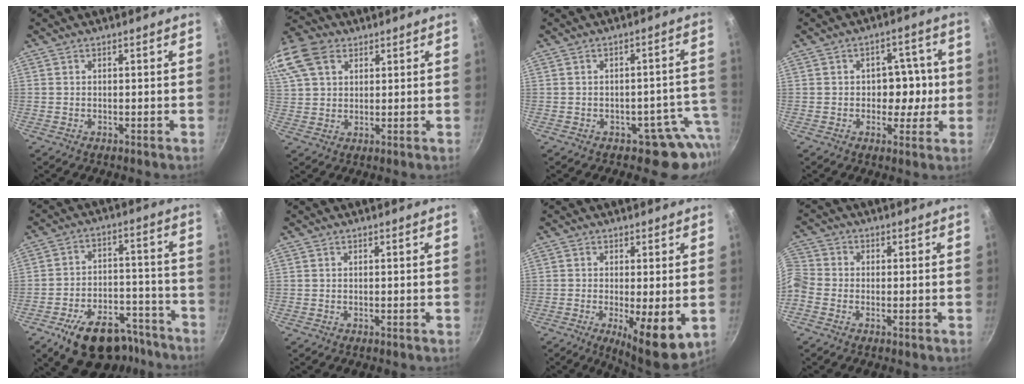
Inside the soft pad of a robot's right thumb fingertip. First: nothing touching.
{"total": 20.4, "force": [9.2, 14.7, 10.7], "torque": [-0.269, 0.049, 0.172]}
{"total": 9.0, "force": [-4.6, 6.4, 4.5], "torque": [0.034, 0.051, -0.040]}
{"total": 7.3, "force": [-0.4, 5.7, 4.5], "torque": [-0.006, 0.009, -0.008]}
{"total": 19.3, "force": [-13.4, 10.1, 9.7], "torque": [-0.107, 0.084, -0.188]}
{"total": 0.0}
{"total": 9.2, "force": [-1.7, 2.4, 8.8], "torque": [-0.122, -0.015, -0.015]}
{"total": 6.2, "force": [-2.1, 5.0, 3.0], "torque": [-0.074, 0.020, -0.064]}